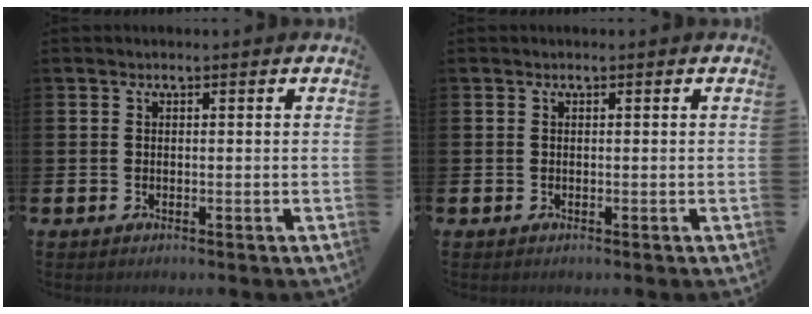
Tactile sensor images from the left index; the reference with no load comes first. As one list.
[{"total": 0.0}]